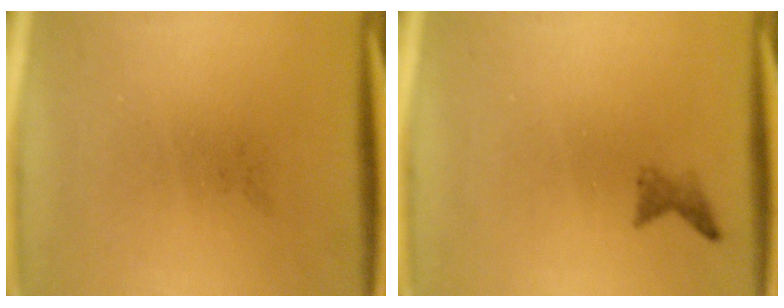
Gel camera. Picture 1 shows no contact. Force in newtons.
{"total": 1.1}